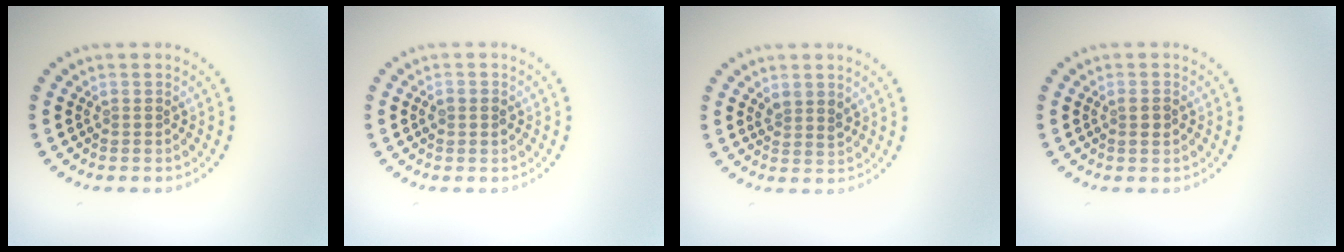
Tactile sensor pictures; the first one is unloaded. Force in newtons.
{"total": 1.6, "press": 1.6, "slide": 0.1}
{"total": 1.4, "press": 1.3, "slide": 0.7}
{"total": 1.2, "press": 1.2, "slide": 0.4}